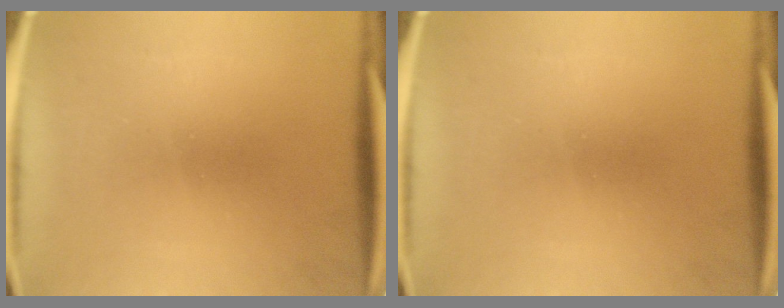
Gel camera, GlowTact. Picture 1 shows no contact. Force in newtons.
{"total": 0.0}